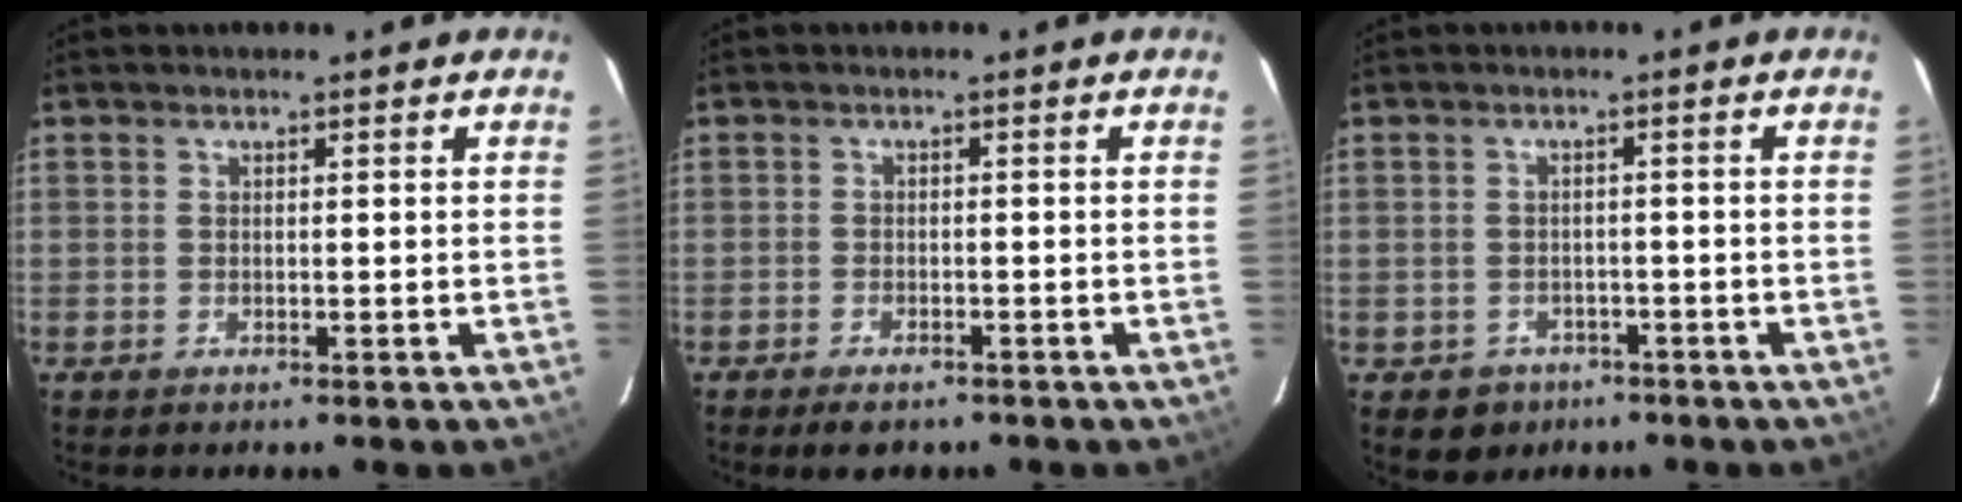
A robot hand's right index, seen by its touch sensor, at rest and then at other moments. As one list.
[{"total": 3.8, "force": [-2.8, 1.7, 1.8], "torque": [-0.044, -0.004, -0.044]}, {"total": 4.8, "force": [-2.6, 4.0, 0.6], "torque": [-0.023, 0.014, -0.029]}]